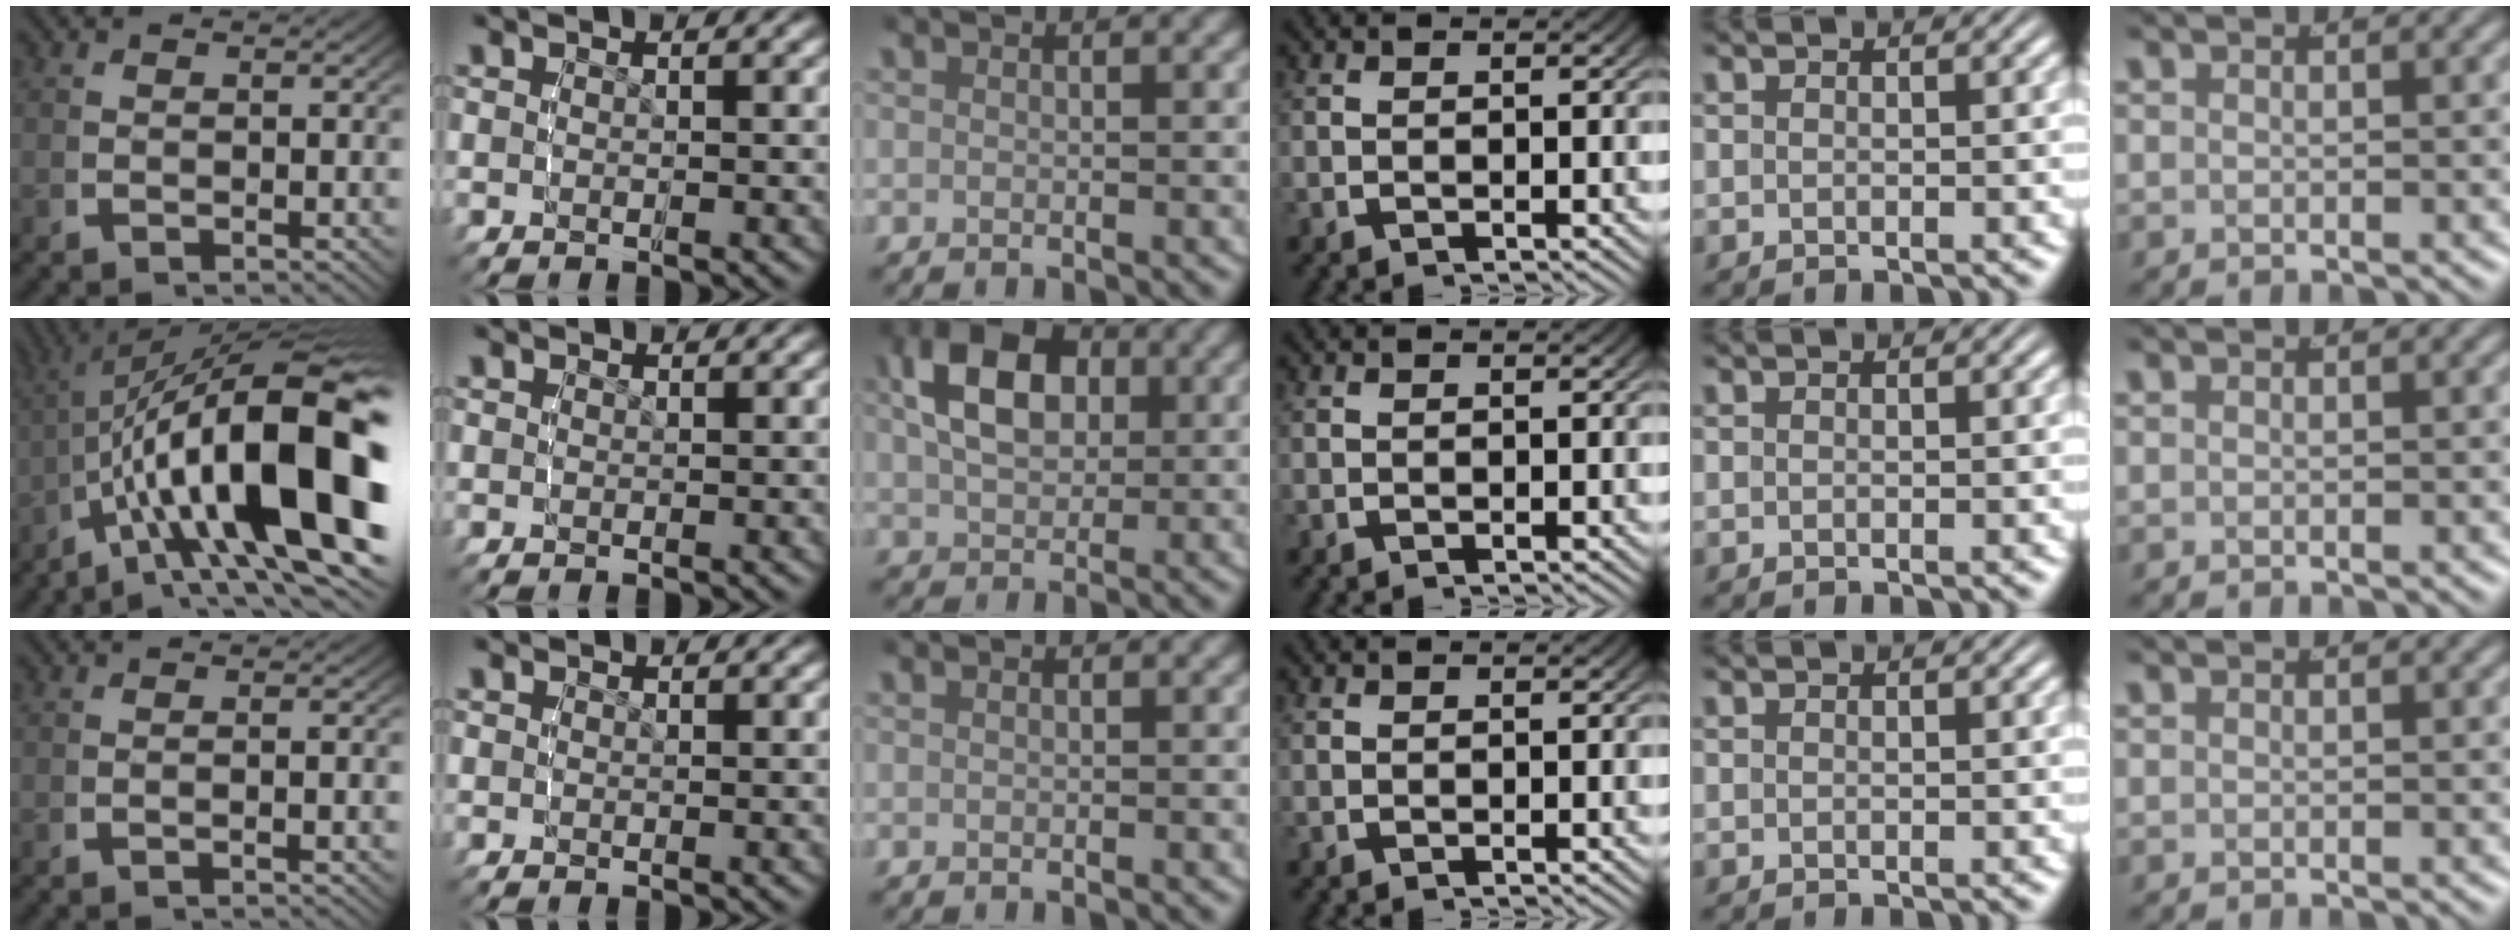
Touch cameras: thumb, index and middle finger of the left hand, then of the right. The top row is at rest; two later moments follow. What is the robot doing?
{"motion": "lift_and_place", "object": "toy banana"}